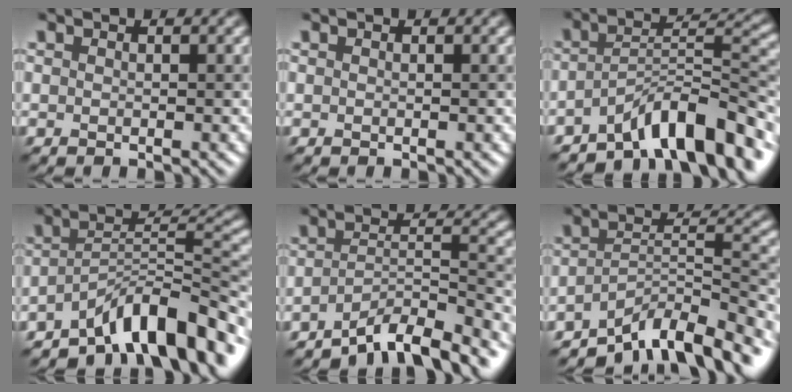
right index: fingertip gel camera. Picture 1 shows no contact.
{"total": 0.0}
{"total": 9.2, "force": [-6.3, 2.6, 6.2], "torque": [-0.074, 0.011, -0.113]}
{"total": 10.2, "force": [-6.9, 3.0, 6.9], "torque": [-0.083, 0.013, -0.129]}
{"total": 7.5, "force": [-5.9, 1.7, 4.4], "torque": [-0.065, 0.002, -0.101]}
{"total": 9.6, "force": [-7.1, 2.9, 5.8], "torque": [-0.072, 0.005, -0.128]}